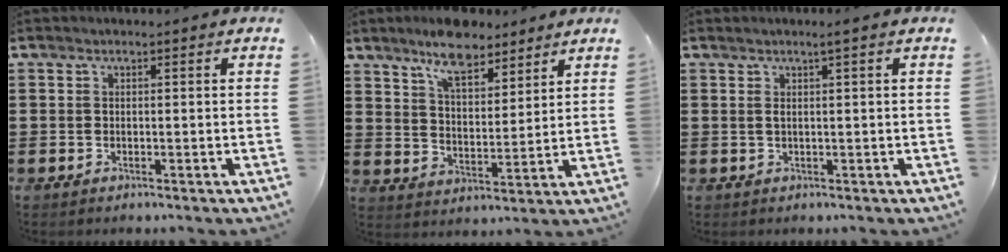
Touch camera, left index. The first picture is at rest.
{"total": 8.0, "force": [6.8, 2.5, 3.4], "torque": [-0.072, -0.016, 0.124]}
{"total": 1.7, "force": [0.5, -0.1, 1.6], "torque": [-0.030, -0.002, 0.009]}